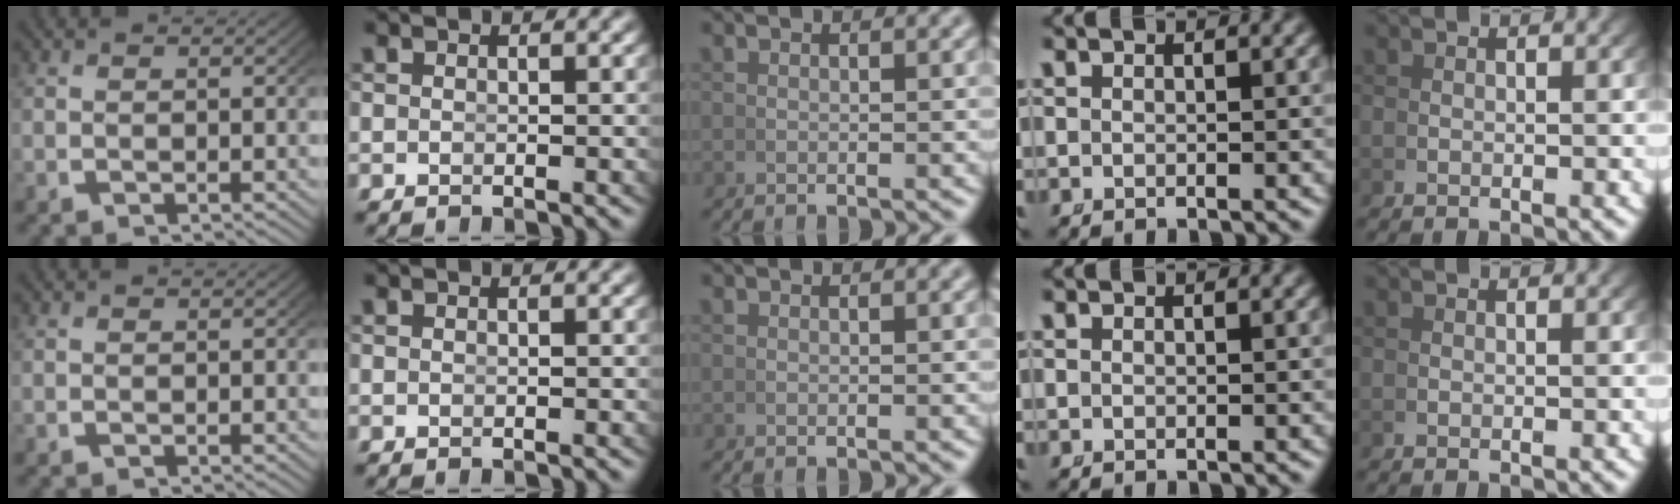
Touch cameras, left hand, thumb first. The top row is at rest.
{}